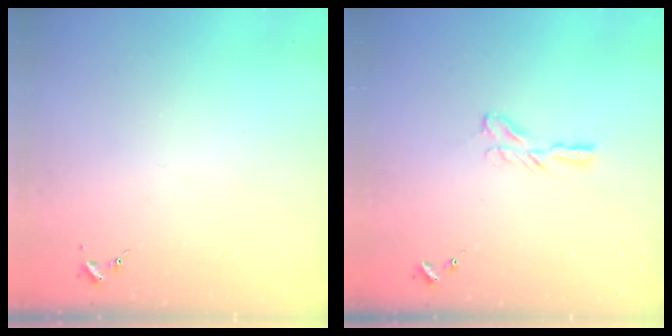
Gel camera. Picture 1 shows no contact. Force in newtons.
{"total": 6.4, "press": 6.4, "slide": 0.5}